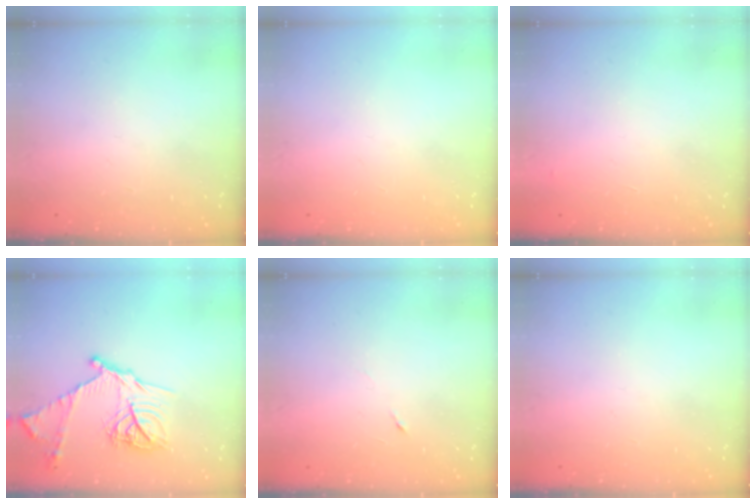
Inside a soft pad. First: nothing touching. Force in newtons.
{"total": 0.0}
{"total": 2.9, "press": 2.9, "slide": 0.1}
{"total": 18.3, "press": 18.2, "slide": 1.7}
{"total": 3.3, "press": 3.0, "slide": 1.4}
{"total": 0.0}